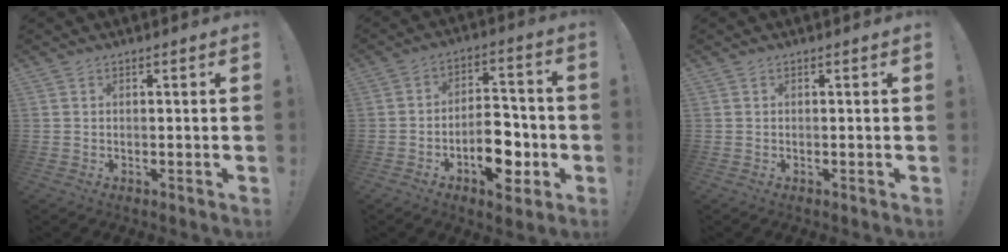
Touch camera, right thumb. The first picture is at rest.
{"total": 13.1, "force": [-5.0, 7.7, 9.4], "torque": [-0.131, 0.041, -0.077]}
{"total": 0.0}